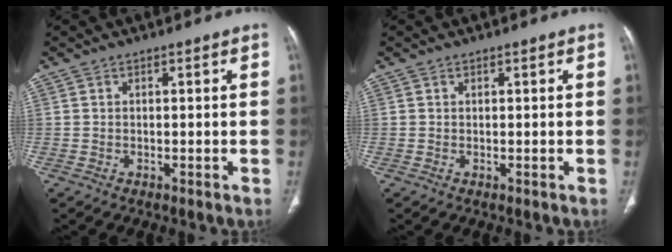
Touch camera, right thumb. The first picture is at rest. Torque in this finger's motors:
{"motor_torque": [2.40, 2.61, 0.14, 0.07, 0.04]}